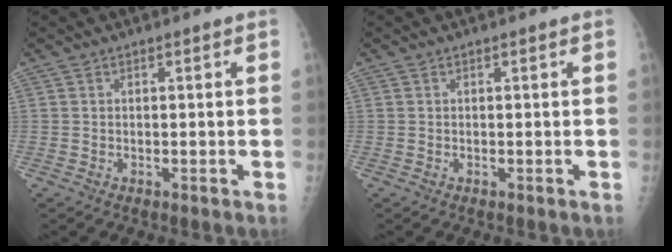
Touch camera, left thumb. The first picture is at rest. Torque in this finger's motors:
{"motor_torque": [0.00, 0.00, 0.00, 0.00, 0.00]}